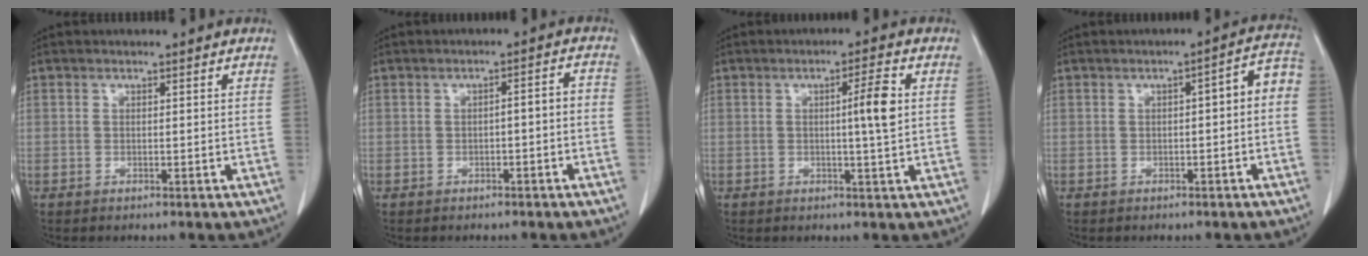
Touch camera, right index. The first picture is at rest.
{"total": 2.6, "force": [-1.0, 0.6, 2.3], "torque": [-0.031, 0.012, -0.012]}
{"total": 4.9, "force": [0.5, -0.3, 4.9], "torque": [-0.076, -0.002, 0.007]}
{"total": 4.5, "force": [-0.5, 1.1, 4.3], "torque": [-0.050, 0.027, -0.010]}